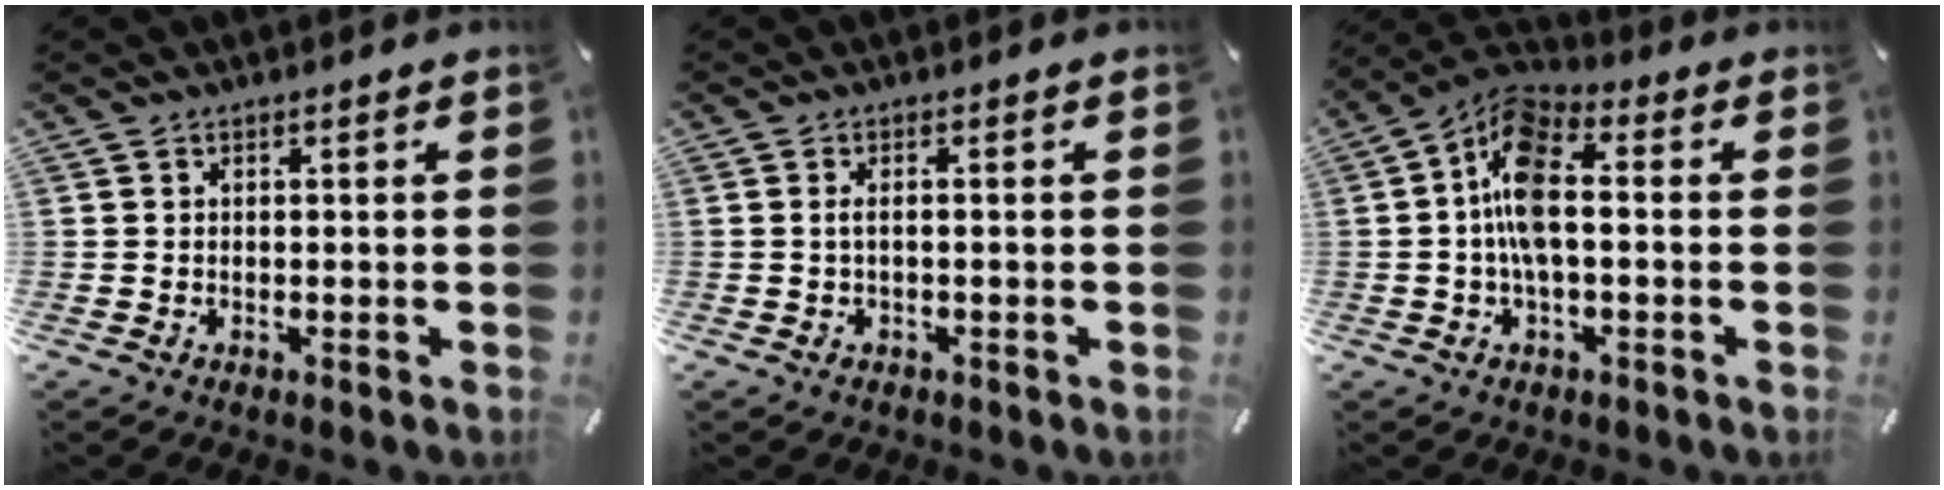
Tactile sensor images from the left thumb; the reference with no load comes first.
{"total": 2.0, "force": [-0.3, 0.8, 1.8], "torque": [-0.033, 0.002, -0.006]}
{"total": 10.3, "force": [-0.7, 5.1, 8.9], "torque": [-0.190, 0.007, -0.013]}